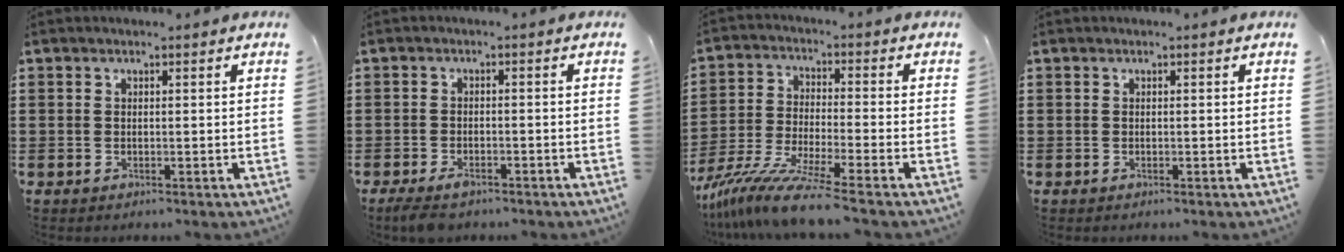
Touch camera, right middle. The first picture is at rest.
{"total": 2.3, "force": [-1.8, 0.7, 1.2], "torque": [-0.036, -0.003, -0.040]}
{"total": 9.2, "force": [-7.6, -0.1, 5.1], "torque": [-0.114, -0.011, -0.154]}
{"total": 0.0}